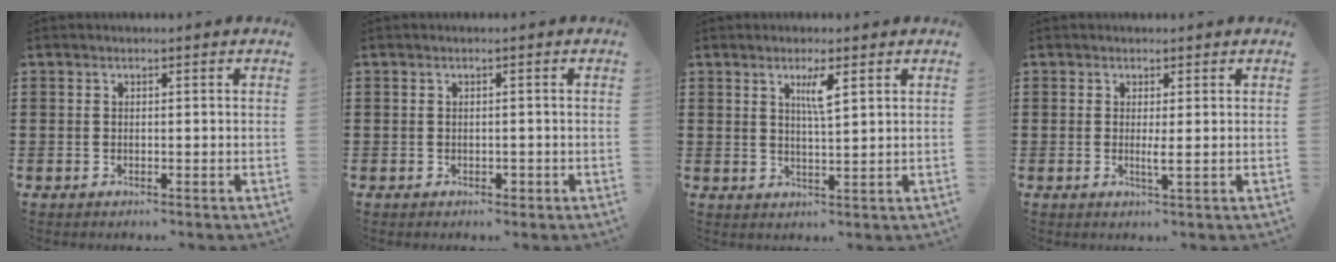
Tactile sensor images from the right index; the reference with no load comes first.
{"total": 0.7, "force": [-0.2, 0.5, 0.4], "torque": [-0.010, -0.001, -0.004]}
{"total": 3.4, "force": [1.7, 0.4, 2.9], "torque": [-0.055, -0.003, 0.025]}
{"total": 1.6, "force": [0.1, -0.2, 1.6], "torque": [-0.031, -0.006, 0.000]}